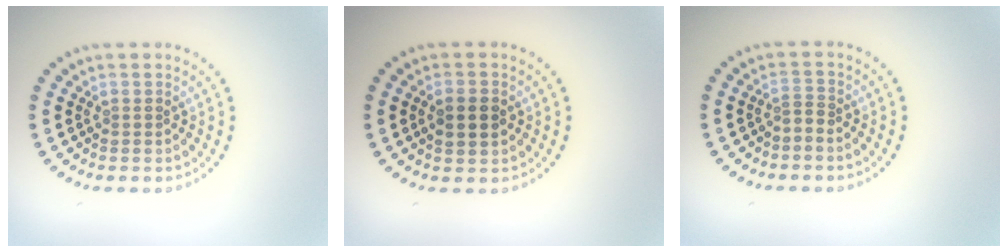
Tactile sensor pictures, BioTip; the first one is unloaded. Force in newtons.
{"total": 2.4, "press": 2.4, "slide": 0.1}
{"total": 0.9, "press": 0.3, "slide": 0.9}